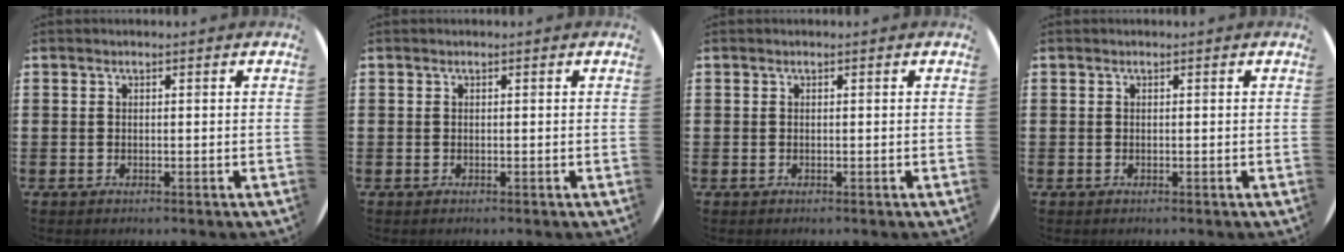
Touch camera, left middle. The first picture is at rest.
{"total": 0.0}
{"total": 0.0}
{"total": 0.0}